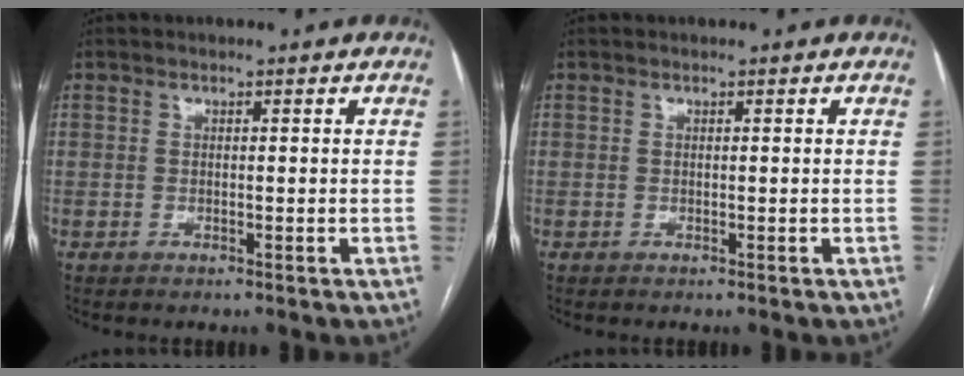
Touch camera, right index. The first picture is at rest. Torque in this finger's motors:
{"motor_torque": [0.41, 0.23, 0.11, 0.01]}